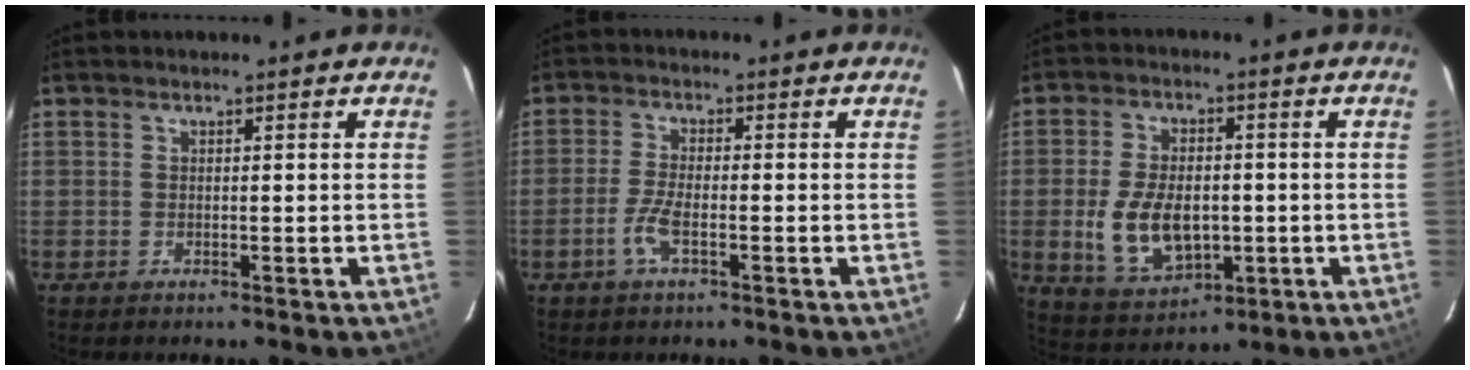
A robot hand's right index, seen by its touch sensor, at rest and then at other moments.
{"total": 4.3, "force": [-2.0, 1.1, 3.6], "torque": [-0.085, -0.001, -0.041]}
{"total": 11.6, "force": [-1.9, 7.0, 9.1], "torque": [-0.192, -0.007, -0.017]}